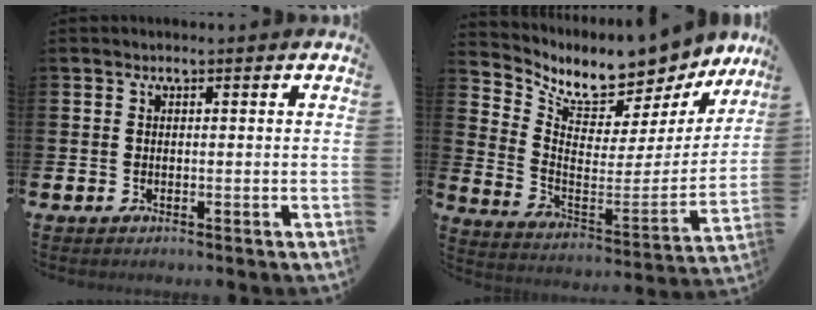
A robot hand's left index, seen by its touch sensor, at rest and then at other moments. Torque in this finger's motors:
{"motor_torque": [1.13, -1.01, 0.15, 0.02]}